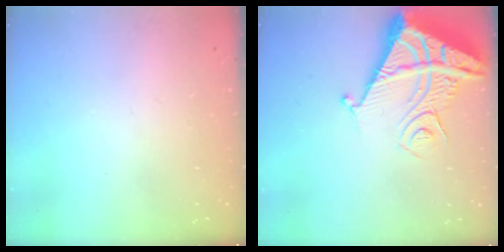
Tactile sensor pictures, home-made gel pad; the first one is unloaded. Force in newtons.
{"total": 11.4, "press": 11.3, "slide": 1.3}